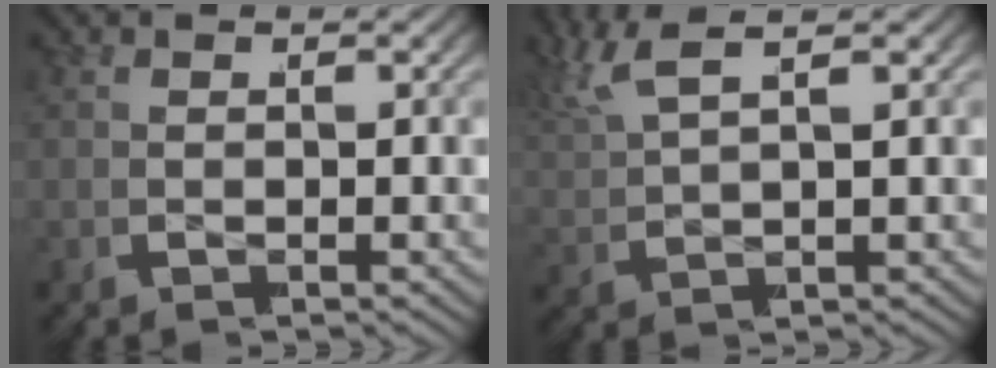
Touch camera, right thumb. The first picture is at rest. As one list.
[{"total": 2.7, "force": [2.4, 0.2, 1.3], "torque": [-0.044, 0.014, 0.044]}]